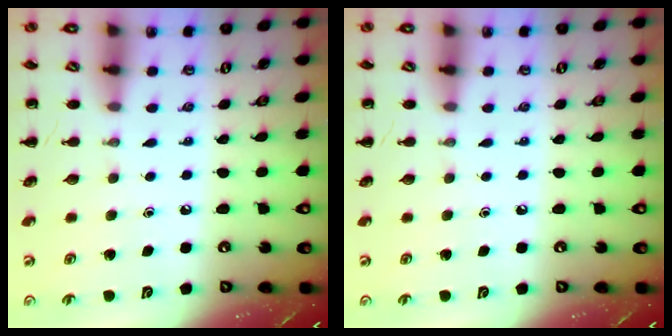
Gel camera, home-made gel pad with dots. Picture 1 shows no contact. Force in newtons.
{"total": 0.0}